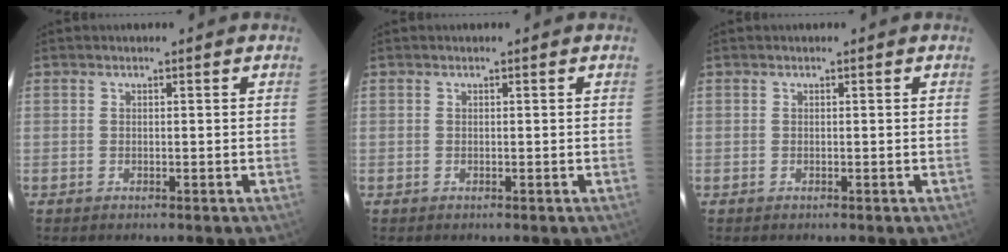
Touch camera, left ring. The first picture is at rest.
{"total": 0.0}
{"total": 0.0}